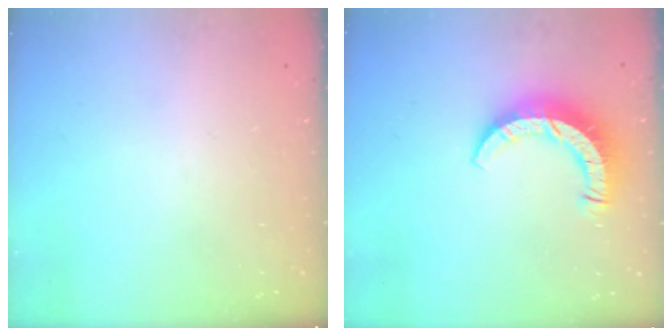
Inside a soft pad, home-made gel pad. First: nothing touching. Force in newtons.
{"total": 9.4, "press": 9.3, "slide": 0.9}